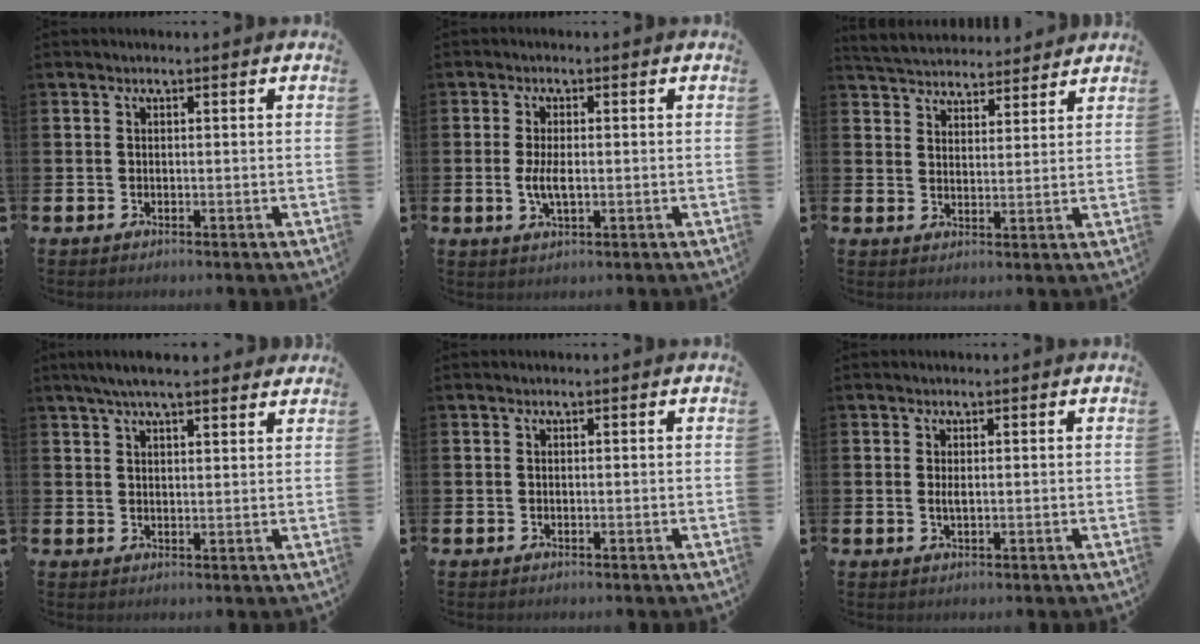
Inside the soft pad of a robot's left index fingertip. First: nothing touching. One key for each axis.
{"total": 3.4, "fx": -0.1, "fy": 1.4, "fz": 3.1, "tx": -0.053, "ty": 0.001, "tz": -0.005}
{"total": 5.0, "fx": 4.9, "fy": 1.1, "fz": -0.1, "tx": -0.020, "ty": -0.028, "tz": 0.089}
{"total": 4.9, "fx": 4.3, "fy": 0.8, "fz": 2.2, "tx": -0.047, "ty": -0.009, "tz": 0.076}
{"total": 0.0}
{"total": 1.0, "fx": 0.2, "fy": 0.3, "fz": 1.0, "tx": -0.013, "ty": -0.001, "tz": 0.002}